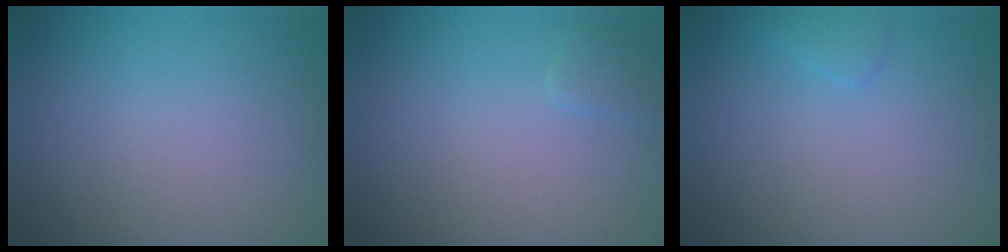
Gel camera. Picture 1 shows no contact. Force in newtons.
{"total": 1.0, "press": 1.0, "slide": 0.1}
{"total": 0.9, "press": 0.9, "slide": 0.1}